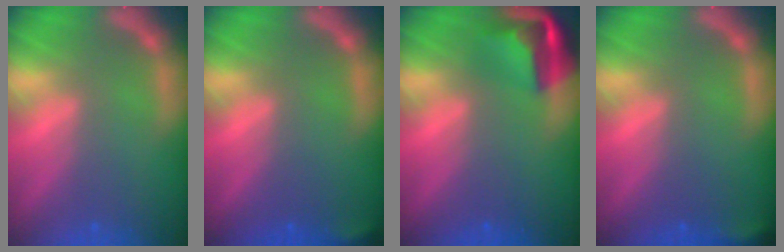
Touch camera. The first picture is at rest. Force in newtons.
{"total": 1.4}
{"total": 5.9}
{"total": 1.9}